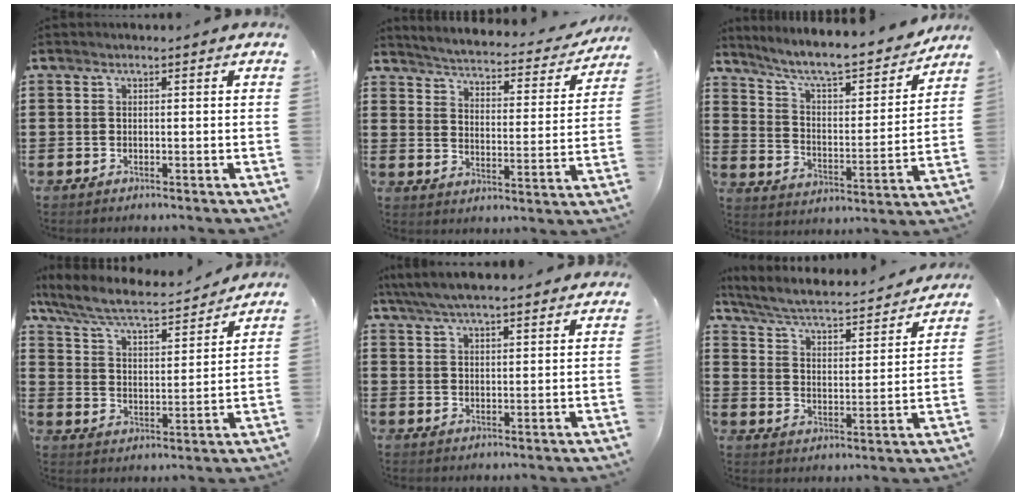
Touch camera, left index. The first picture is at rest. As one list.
[{"total": 3.2, "force": [3.1, 0.0, 0.7], "torque": [-0.034, -0.031, 0.044]}, {"total": 7.8, "force": [6.9, 0.8, 3.5], "torque": [-0.099, -0.048, 0.114]}, {"total": 6.9, "force": [6.0, 1.0, 3.2], "torque": [-0.087, -0.035, 0.099]}, {"total": 5.6, "force": [5.4, 0.7, 1.6], "torque": [-0.050, -0.017, 0.099]}, {"total": 3.7, "force": [3.3, 0.3, 1.7], "torque": [-0.052, -0.032, 0.046]}]